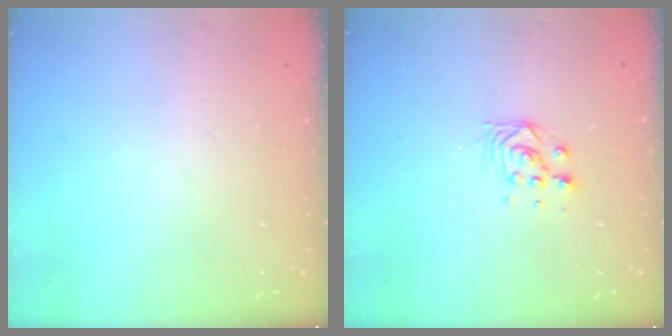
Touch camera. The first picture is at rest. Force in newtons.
{"total": 4.9, "press": 4.9, "slide": 0.2}